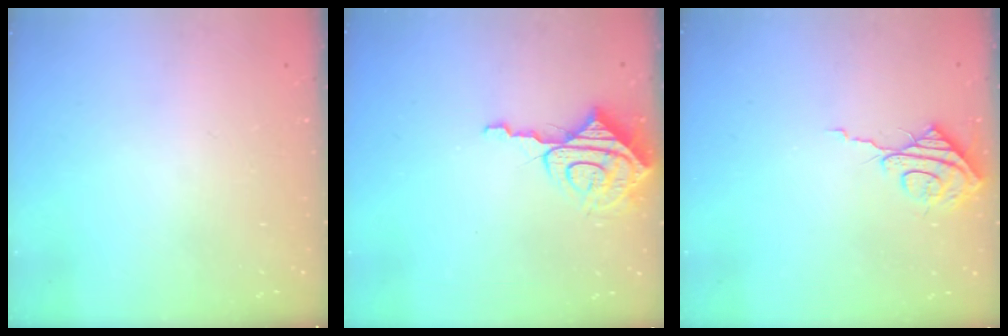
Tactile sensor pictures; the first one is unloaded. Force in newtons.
{"total": 9.5, "press": 9.5, "slide": 0.8}
{"total": 8.4, "press": 8.4, "slide": 0.2}